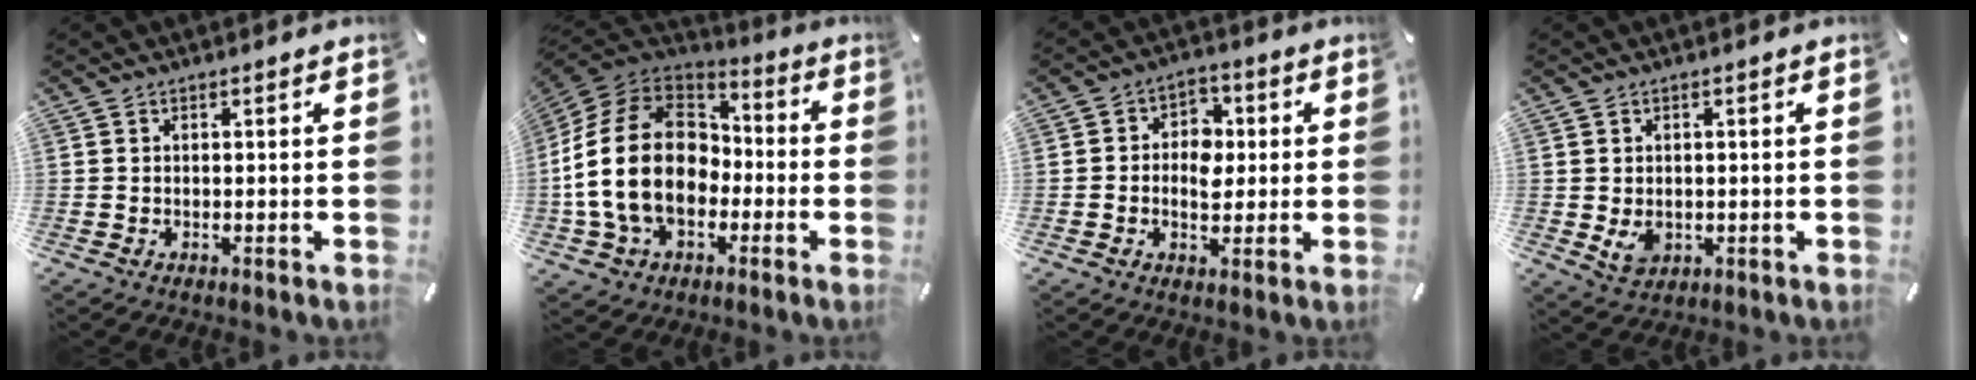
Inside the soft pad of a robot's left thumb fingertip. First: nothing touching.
{"total": 21.2, "force": [-2.6, 16.0, 13.8], "torque": [-0.289, 0.025, -0.046]}
{"total": 6.8, "force": [-0.6, 5.7, 3.8], "torque": [-0.044, 0.005, -0.014]}
{"total": 4.2, "force": [-0.1, 3.4, 2.4], "torque": [-0.038, -0.007, -0.003]}